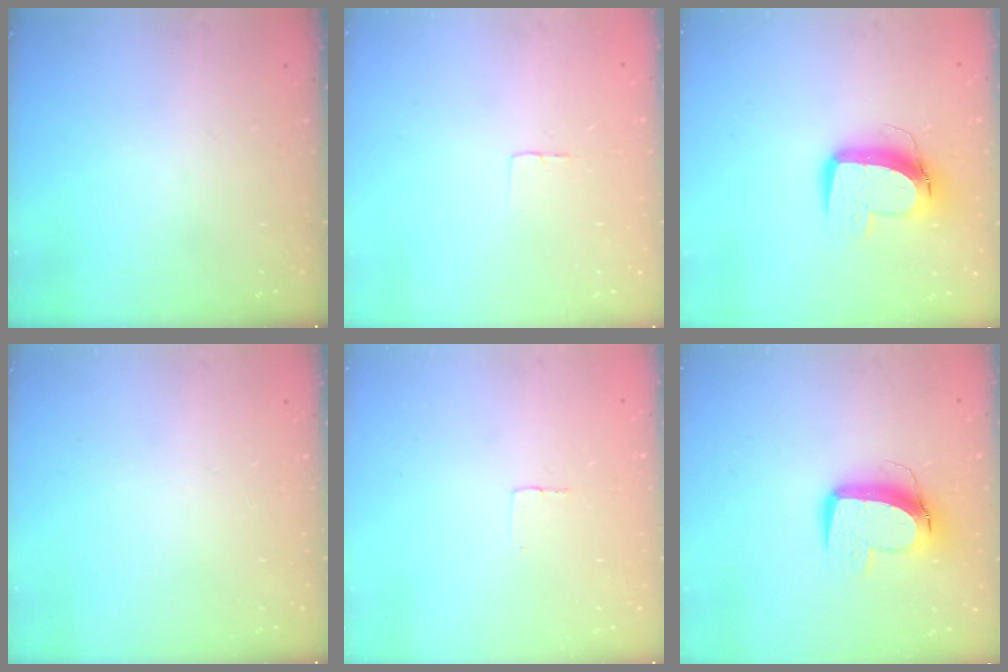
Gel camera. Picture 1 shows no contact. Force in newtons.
{"total": 2.3, "press": 2.3, "slide": 0.1}
{"total": 11.7, "press": 11.6, "slide": 1.2}
{"total": 0.0}
{"total": 2.4, "press": 2.4, "slide": 0.1}
{"total": 11.7, "press": 11.6, "slide": 1.2}